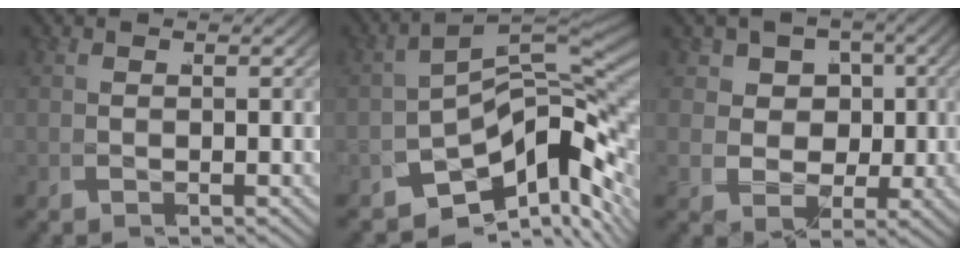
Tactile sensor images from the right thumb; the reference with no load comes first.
{"total": 11.9, "force": [-4.6, 7.0, 8.5], "torque": [-0.111, -0.026, -0.072]}
{"total": 5.6, "force": [-0.3, 5.1, 2.3], "torque": [-0.076, -0.037, 0.005]}